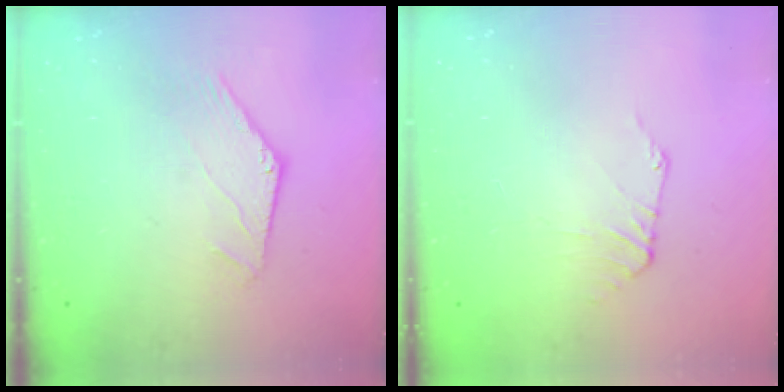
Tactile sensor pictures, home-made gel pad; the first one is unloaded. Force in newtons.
{"total": 0.9, "press": 0.8, "slide": 0.4}